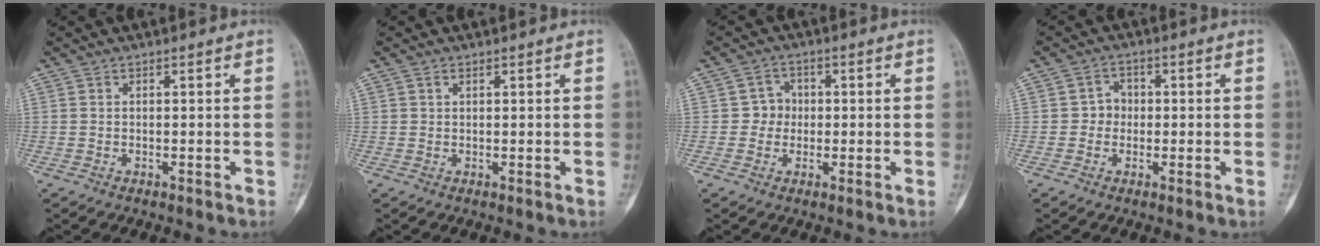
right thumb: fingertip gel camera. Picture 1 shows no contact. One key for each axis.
{"total": 0.7, "fx": 0.4, "fy": 0.4, "fz": 0.3, "tx": -0.005, "ty": -0.001, "tz": 0.007}
{"total": 3.4, "fx": -0.1, "fy": 3.3, "fz": 1.0, "tx": 0.010, "ty": 0.011, "tz": -0.010}
{"total": 3.0, "fx": -0.2, "fy": 2.7, "fz": 1.3, "tx": 0.000, "ty": 0.009, "tz": -0.014}